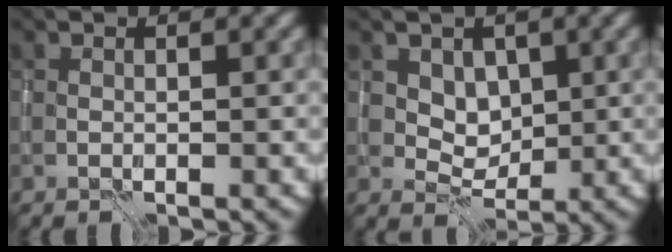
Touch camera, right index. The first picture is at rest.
{"total": 2.5, "force": [1.1, 2.0, 1.1], "torque": [-0.021, -0.014, 0.024]}